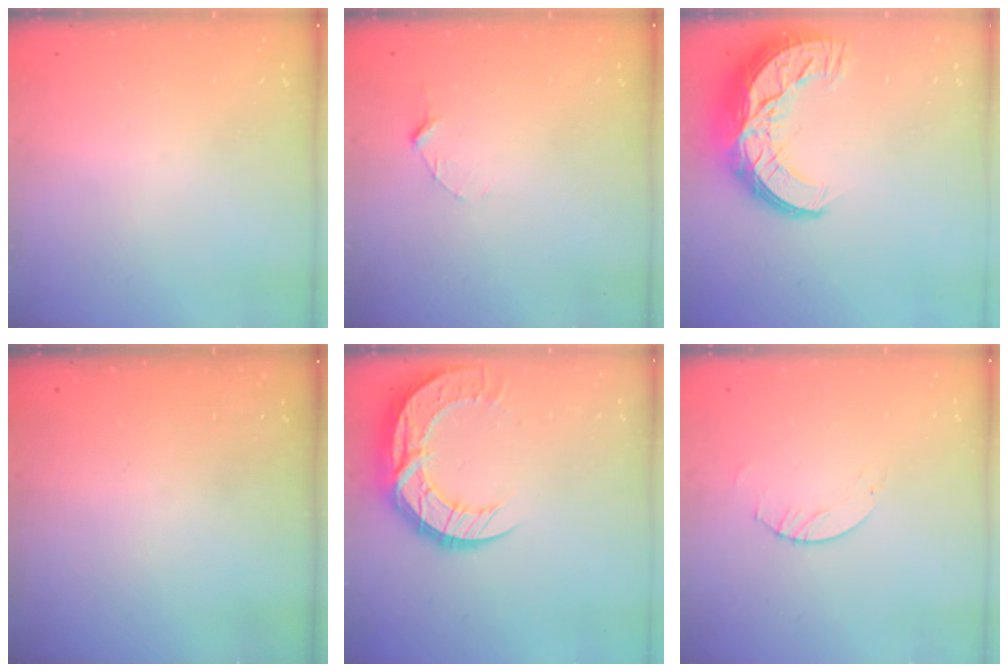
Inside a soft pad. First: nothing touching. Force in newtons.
{"total": 2.9, "press": 2.9, "slide": 0.3}
{"total": 16.4, "press": 16.4, "slide": 0.9}
{"total": 0.0}
{"total": 15.6, "press": 15.6, "slide": 1.1}
{"total": 2.0, "press": 2.0, "slide": 0.2}